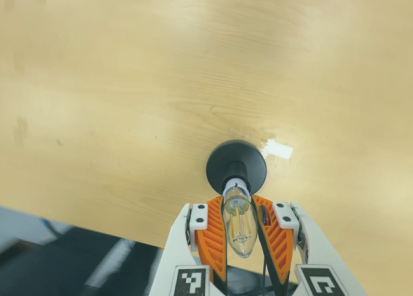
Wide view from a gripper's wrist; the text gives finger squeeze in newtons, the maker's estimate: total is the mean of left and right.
{"total": 16.3, "left": 14.9, "right": 17.8}